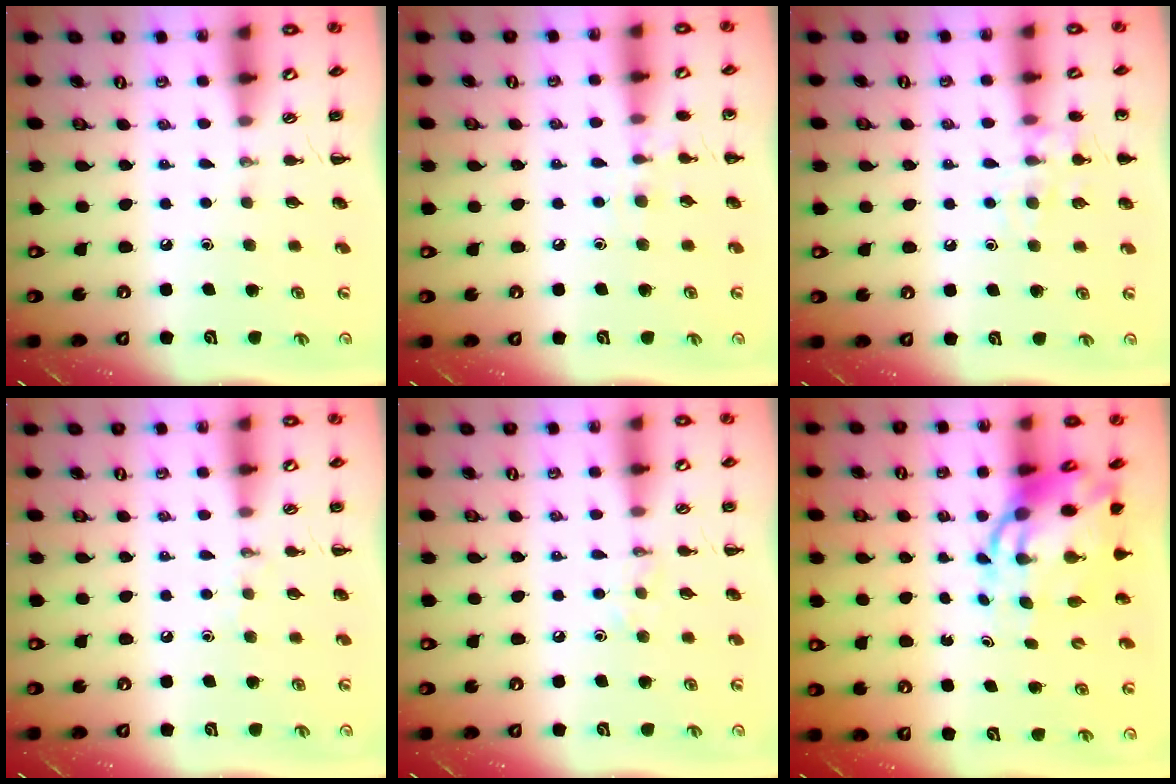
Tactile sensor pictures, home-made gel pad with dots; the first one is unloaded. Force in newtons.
{"total": 6.9, "press": 6.7, "slide": 1.9}
{"total": 10.1, "press": 10.0, "slide": 1.5}
{"total": 3.7, "press": 3.5, "slide": 1.1}
{"total": 3.8, "press": 3.7, "slide": 1.2}
{"total": 10.7, "press": 10.3, "slide": 2.9}